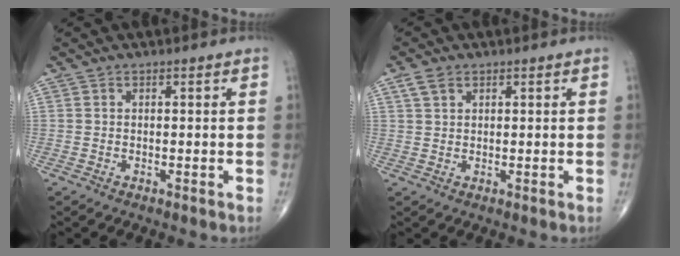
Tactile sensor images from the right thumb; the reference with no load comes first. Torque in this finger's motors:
{"motor_torque": [-0.04, 0.03, 0.03, -0.04, 0.00]}